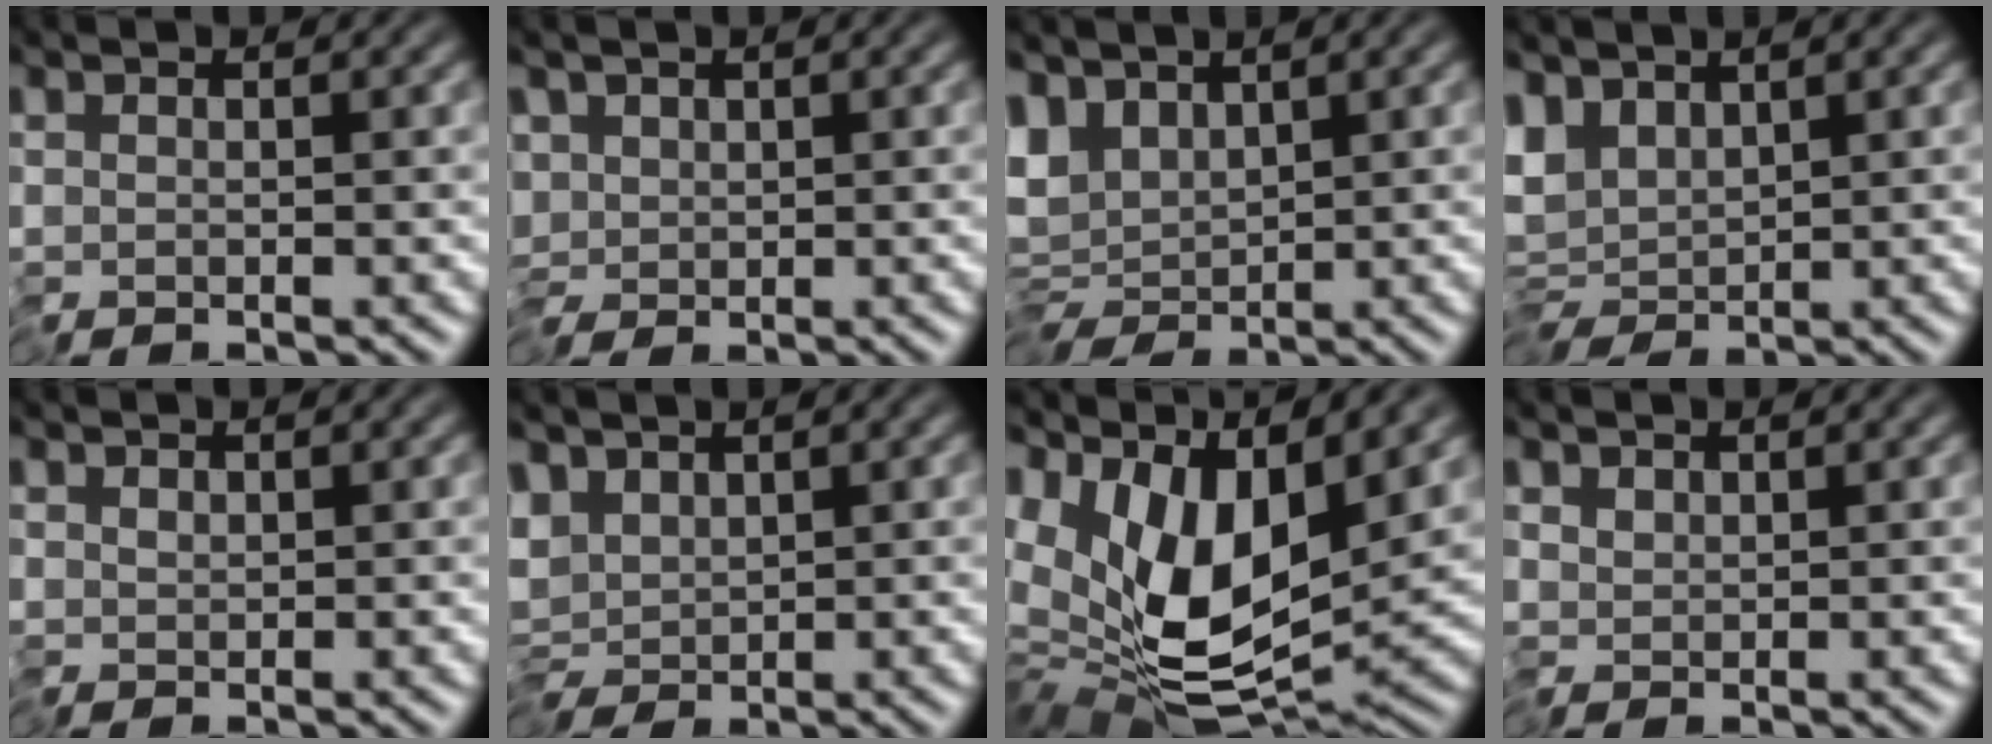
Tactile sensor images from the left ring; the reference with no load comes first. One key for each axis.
{"total": 2.5, "fx": -0.4, "fy": 1.6, "fz": 1.8, "tx": -0.033, "ty": 0.008, "tz": -0.013}
{"total": 6.0, "fx": 1.9, "fy": 3.5, "fz": 4.6, "tx": -0.065, "ty": 0.003, "tz": 0.037}
{"total": 5.5, "fx": 1.4, "fy": 3.2, "fz": 4.2, "tx": -0.060, "ty": 0.001, "tz": 0.029}
{"total": 0.6, "fx": 0.1, "fy": 0.5, "fz": 0.4, "tx": -0.009, "ty": -0.001, "tz": 0.000}
{"total": 3.7, "fx": 0.1, "fy": 2.4, "fz": 2.8, "tx": -0.042, "ty": -0.001, "tz": 0.004}
{"total": 12.3, "fx": 1.7, "fy": 6.3, "fz": 10.5, "tx": -0.194, "ty": -0.014, "tz": 0.032}
{"total": 0.8, "fx": 0.3, "fy": 0.6, "fz": 0.4, "tx": -0.008, "ty": 0.000, "tz": 0.004}